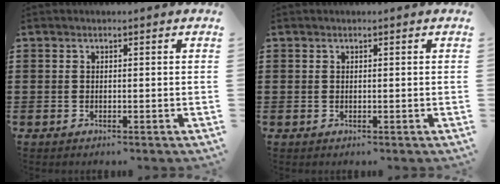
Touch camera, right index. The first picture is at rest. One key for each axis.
{"total": 0.0}